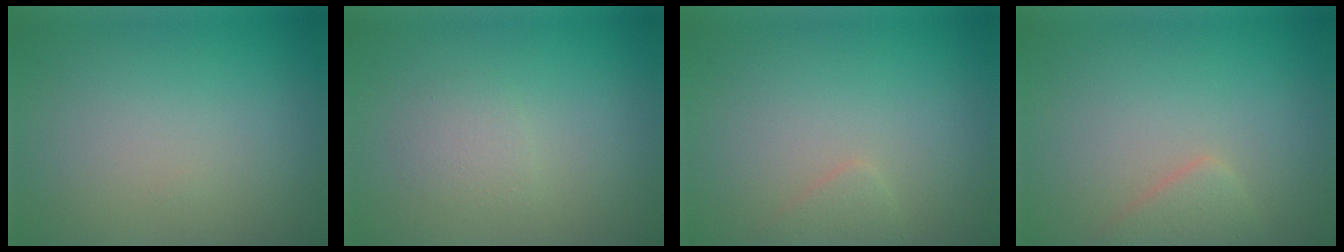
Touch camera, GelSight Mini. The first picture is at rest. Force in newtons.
{"total": 1.4, "press": 1.4, "slide": 0.0}
{"total": 1.2, "press": 1.1, "slide": 0.1}
{"total": 2.1, "press": 2.1, "slide": 0.2}